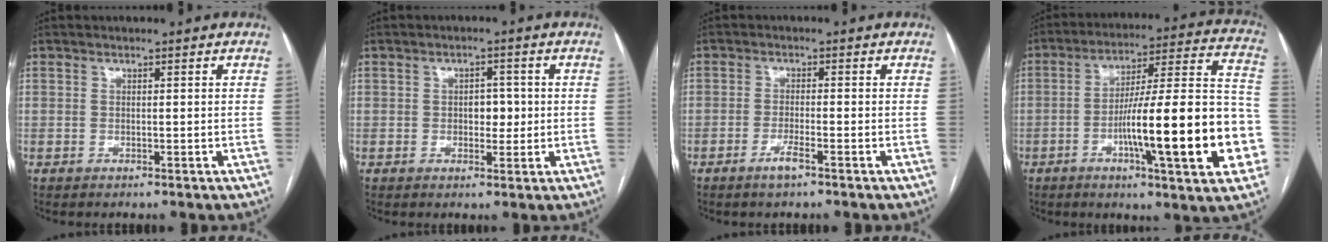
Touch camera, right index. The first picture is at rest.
{"total": 3.2, "force": [0.0, 1.9, 2.6], "torque": [-0.033, 0.006, 0.002]}
{"total": 2.7, "force": [-1.7, 0.0, 2.0], "torque": [-0.042, -0.003, -0.034]}
{"total": 22.7, "force": [-6.3, 2.3, 21.7], "torque": [-0.268, 0.017, -0.090]}